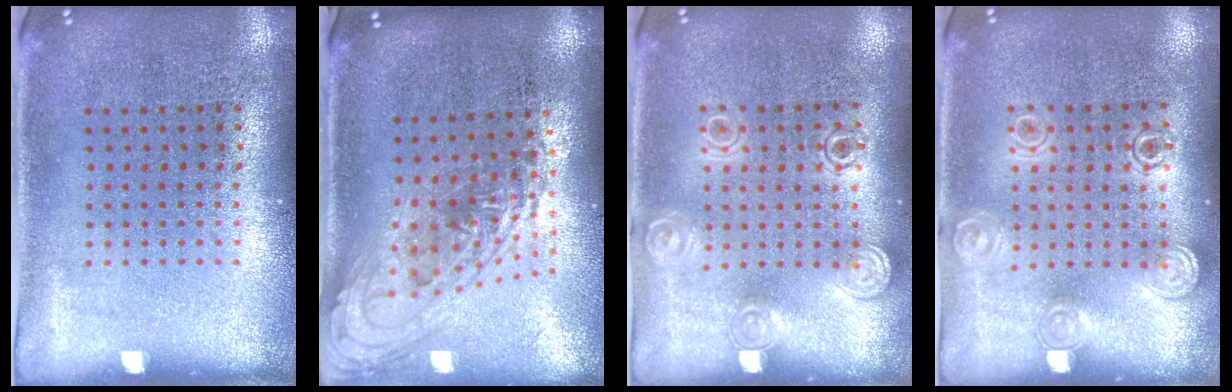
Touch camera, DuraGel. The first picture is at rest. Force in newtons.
{"total": 1.5, "press": 1.3, "slide": 0.7}
{"total": 1.3, "press": 1.2, "slide": 0.4}
{"total": 1.3, "press": 1.2, "slide": 0.4}